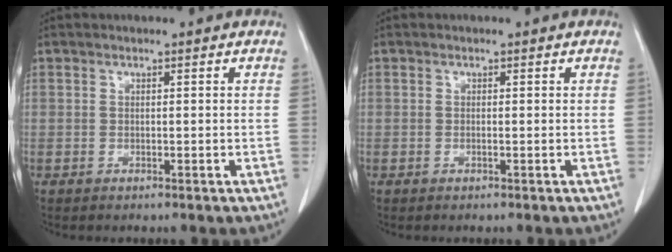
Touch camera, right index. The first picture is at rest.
{"total": 0.0}